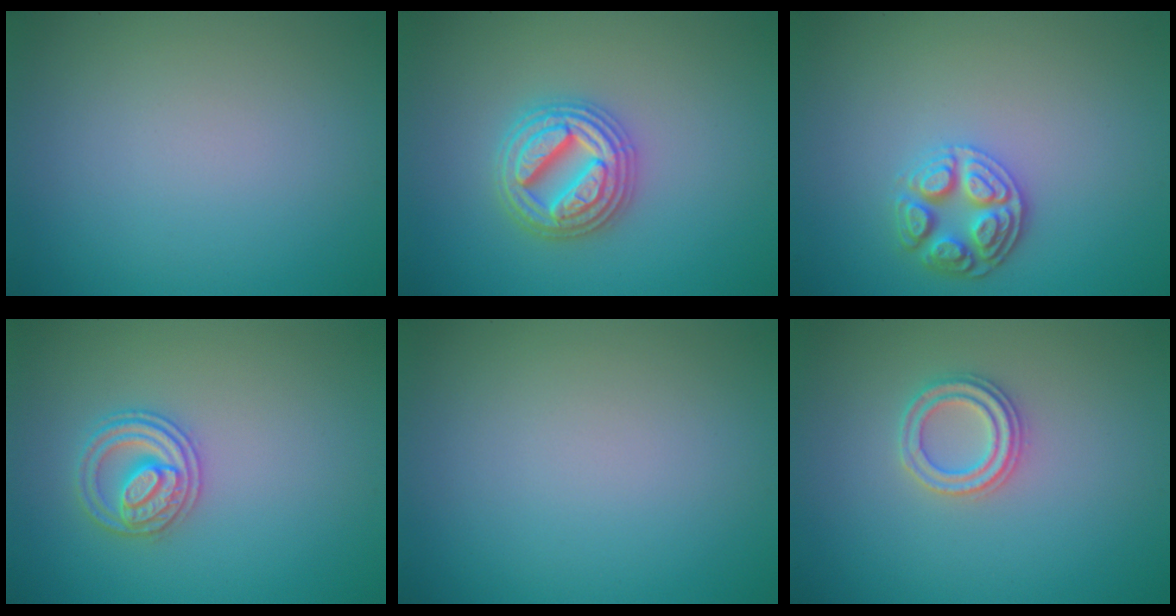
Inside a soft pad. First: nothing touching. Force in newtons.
{"total": 4.7, "press": 4.6, "slide": 0.8}
{"total": 3.3, "press": 3.0, "slide": 1.3}
{"total": 2.7, "press": 2.6, "slide": 0.3}
{"total": 0.0}
{"total": 2.3, "press": 2.3, "slide": 0.3}